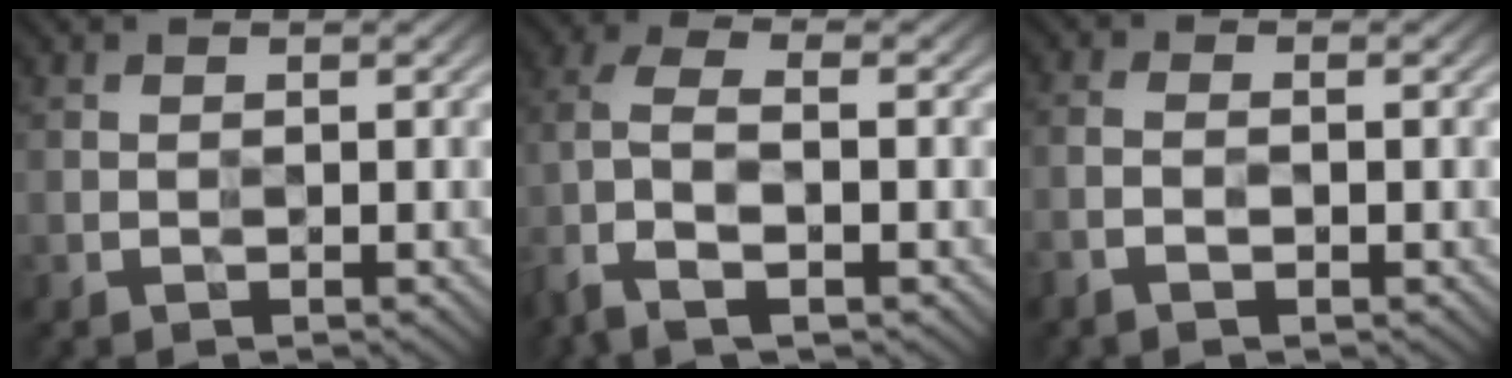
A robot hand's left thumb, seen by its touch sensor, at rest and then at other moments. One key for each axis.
{"total": 6.8, "fx": -3.4, "fy": 2.6, "fz": 5.3, "tx": -0.135, "ty": -0.001, "tz": -0.078}
{"total": 2.2, "fx": -1.1, "fy": 0.5, "fz": 1.9, "tx": -0.042, "ty": 0.002, "tz": -0.025}